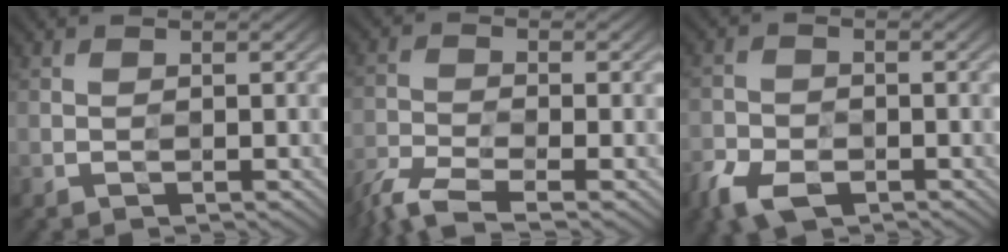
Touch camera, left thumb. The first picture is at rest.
{"total": 6.6, "force": [-5.2, 1.5, 3.6], "torque": [-0.088, -0.022, -0.106]}
{"total": 4.8, "force": [-3.2, 2.7, 2.4], "torque": [-0.059, -0.009, -0.064]}